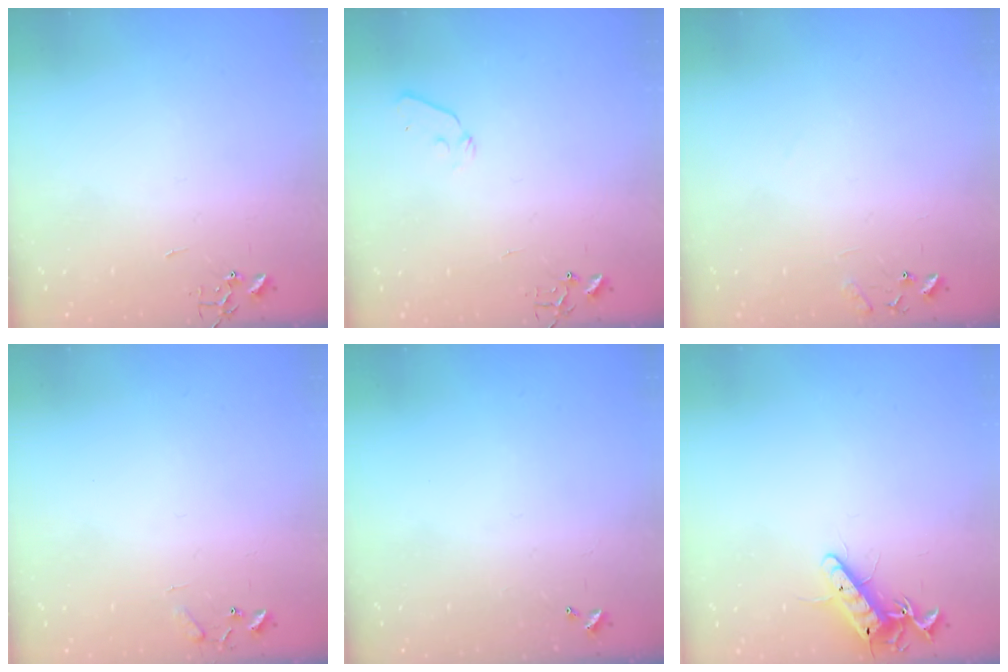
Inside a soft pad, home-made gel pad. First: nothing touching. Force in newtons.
{"total": 4.9, "press": 4.8, "slide": 0.7}
{"total": 8.3, "press": 8.3, "slide": 0.6}
{"total": 5.8, "press": 5.8, "slide": 0.5}
{"total": 0.0}
{"total": 12.8, "press": 12.8, "slide": 0.6}